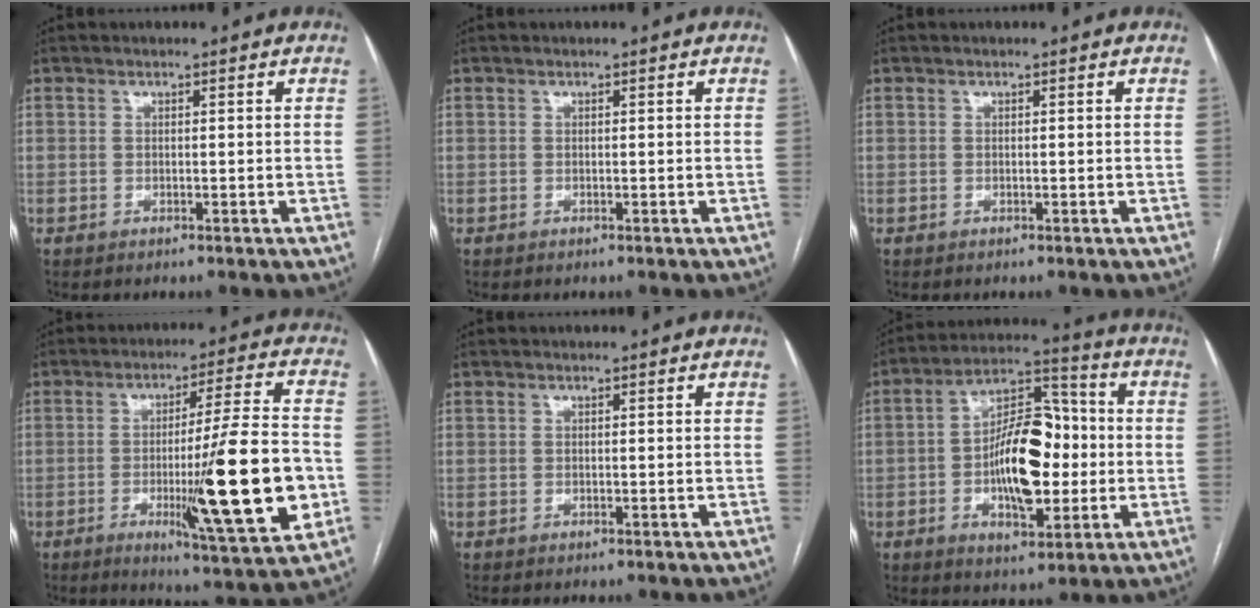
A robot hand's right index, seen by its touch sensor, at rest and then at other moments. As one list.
[{"total": 0.0}, {"total": 0.0}, {"total": 19.0, "force": [-3.8, 0.4, 18.6], "torque": [-0.281, -0.021, -0.056]}, {"total": 0.0}, {"total": 14.6, "force": [-1.6, 6.2, 13.1], "torque": [-0.227, 0.023, -0.023]}]